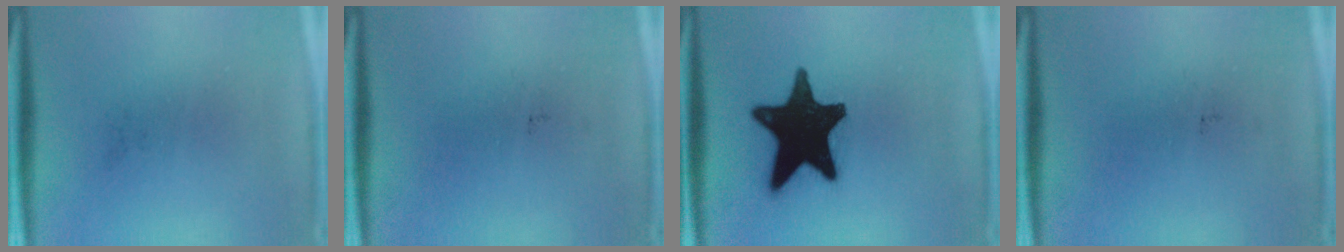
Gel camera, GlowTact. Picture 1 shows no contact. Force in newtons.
{"total": 0.0}
{"total": 19.4}
{"total": 0.0}